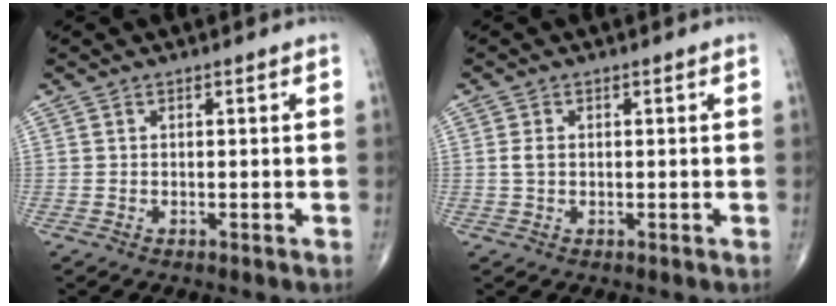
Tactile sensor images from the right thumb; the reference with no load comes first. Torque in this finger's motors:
{"motor_torque": [-0.02, -0.02, 0.25, -0.05, 0.04]}